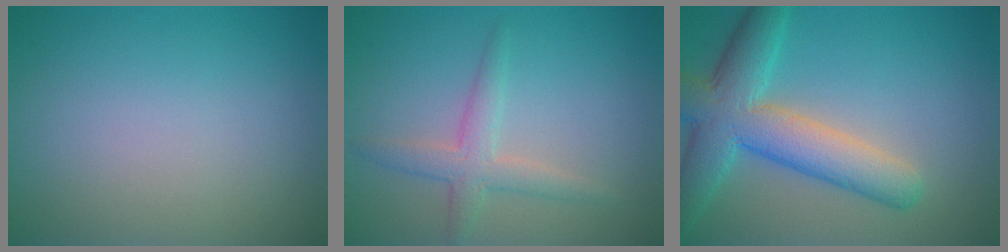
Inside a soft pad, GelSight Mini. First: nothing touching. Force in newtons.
{"total": 2.6, "press": 2.6, "slide": 0.1}
{"total": 7.5, "press": 7.5, "slide": 0.4}